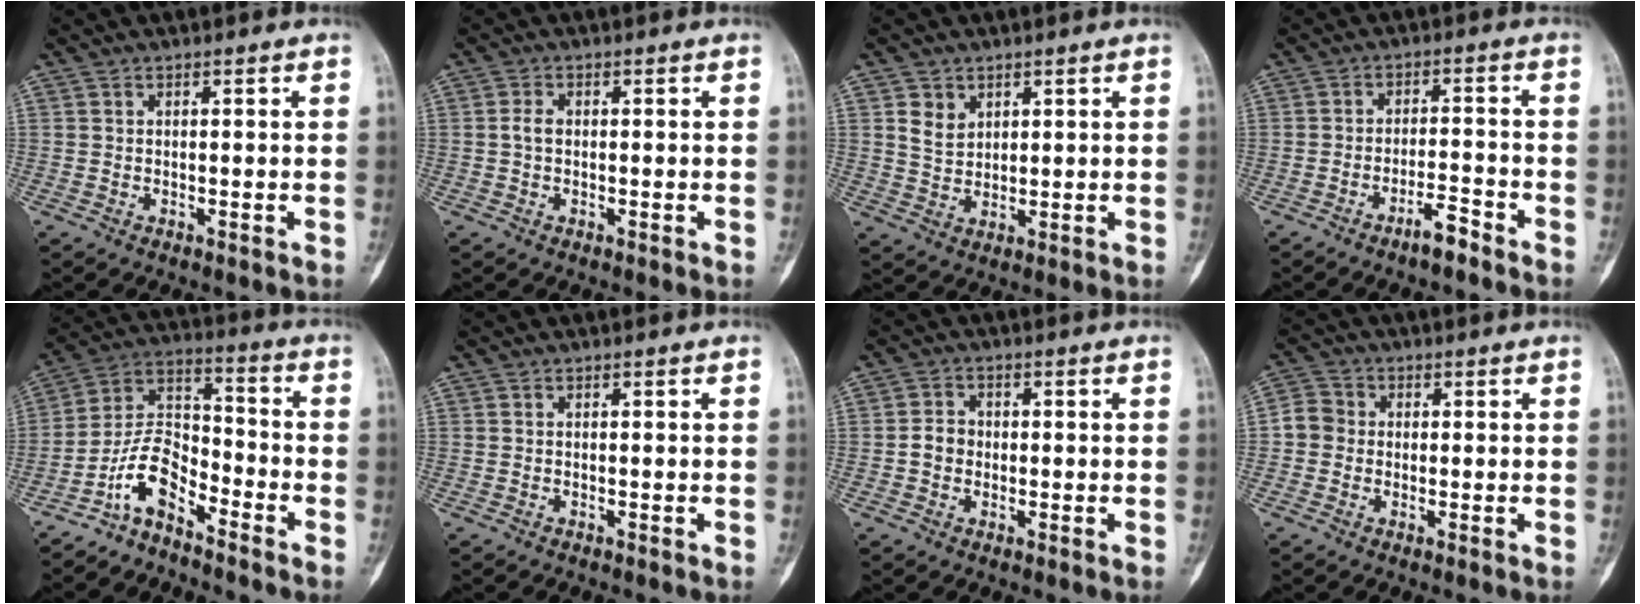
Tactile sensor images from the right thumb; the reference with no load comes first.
{"total": 1.9, "force": [0.0, 1.2, 1.4], "torque": [-0.027, 0.004, -0.002]}
{"total": 4.3, "force": [2.0, 3.3, 1.9], "torque": [-0.019, -0.017, 0.043]}
{"total": 4.3, "force": [-3.3, 0.9, 2.6], "torque": [-0.045, 0.026, -0.057]}
{"total": 9.3, "force": [-6.5, 4.2, 5.1], "torque": [-0.092, 0.081, -0.135]}
{"total": 0.0}
{"total": 3.3, "force": [-0.5, 2.8, 1.6], "torque": [-0.018, 0.012, -0.016]}
{"total": 4.2, "force": [-0.4, 3.9, 1.5], "torque": [-0.016, 0.010, -0.017]}